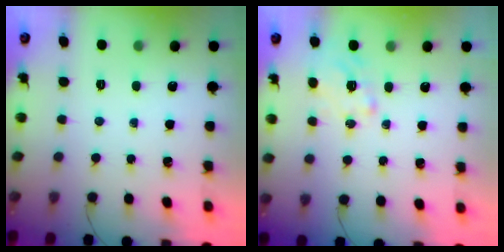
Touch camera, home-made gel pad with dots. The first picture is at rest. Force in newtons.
{"total": 1.4, "press": 1.2, "slide": 0.8}